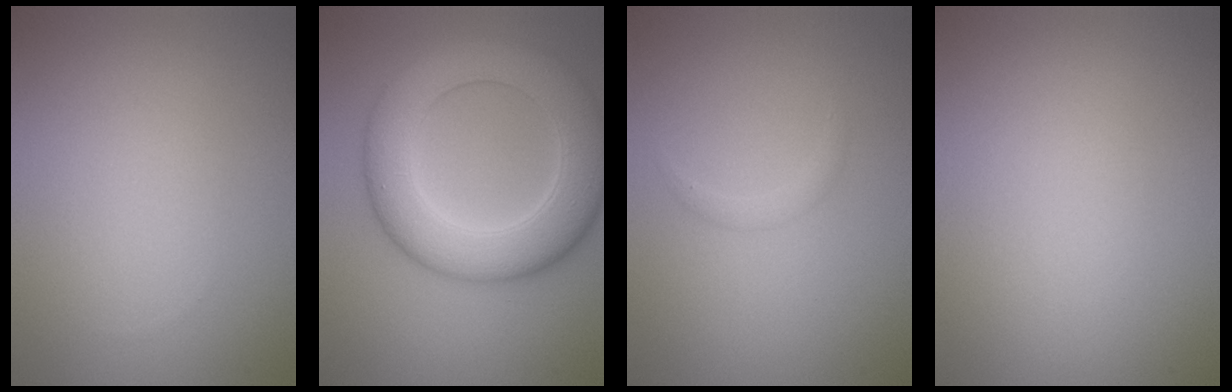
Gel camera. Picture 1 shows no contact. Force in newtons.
{"total": 9.1, "press": 9.1, "slide": 0.2}
{"total": 0.8, "press": 0.8, "slide": 0.1}
{"total": 0.0}